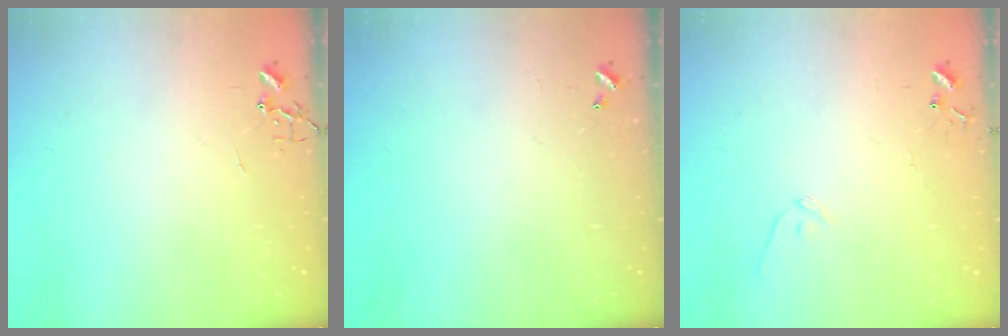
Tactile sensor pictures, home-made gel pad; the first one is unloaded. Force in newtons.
{"total": 0.0}
{"total": 8.1, "press": 8.0, "slide": 0.8}